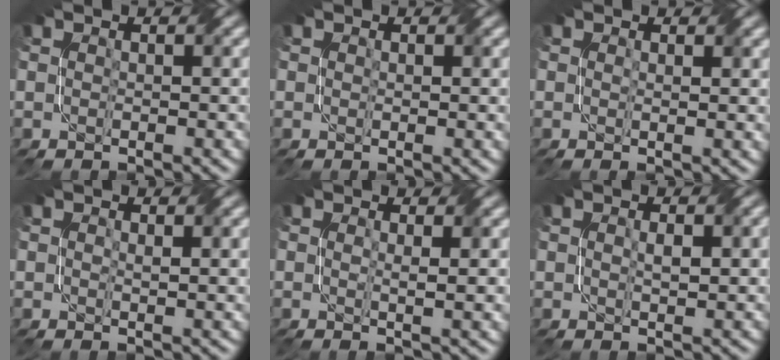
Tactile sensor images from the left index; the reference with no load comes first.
{"total": 0.9, "force": [0.4, 0.4, 0.7], "torque": [-0.007, -0.003, 0.008]}
{"total": 1.2, "force": [0.5, 0.1, 1.1], "torque": [-0.016, -0.003, 0.009]}
{"total": 1.5, "force": [0.8, 0.5, 1.2], "torque": [-0.019, -0.003, 0.016]}
{"total": 2.3, "force": [0.7, 0.4, 2.1], "torque": [-0.028, -0.002, 0.009]}
{"total": 1.9, "force": [0.4, 0.6, 1.8], "torque": [-0.033, -0.001, 0.011]}